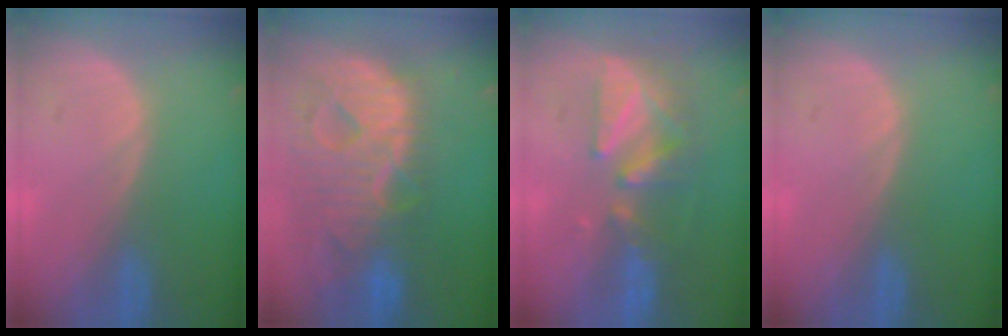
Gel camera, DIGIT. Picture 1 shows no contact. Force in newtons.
{"total": 12.9, "press": 11.0, "slide": 6.9}
{"total": 8.9, "press": 7.8, "slide": 4.3}
{"total": 0.0}